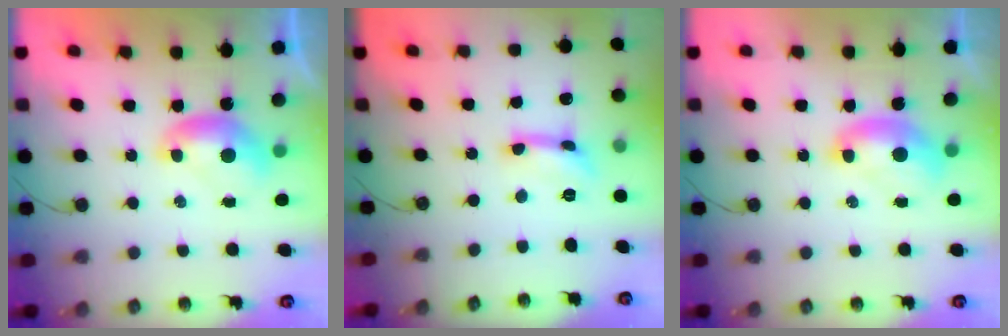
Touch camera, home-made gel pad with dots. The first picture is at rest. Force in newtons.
{"total": 2.1, "press": 2.0, "slide": 0.5}
{"total": 2.0, "press": 2.0, "slide": 0.4}